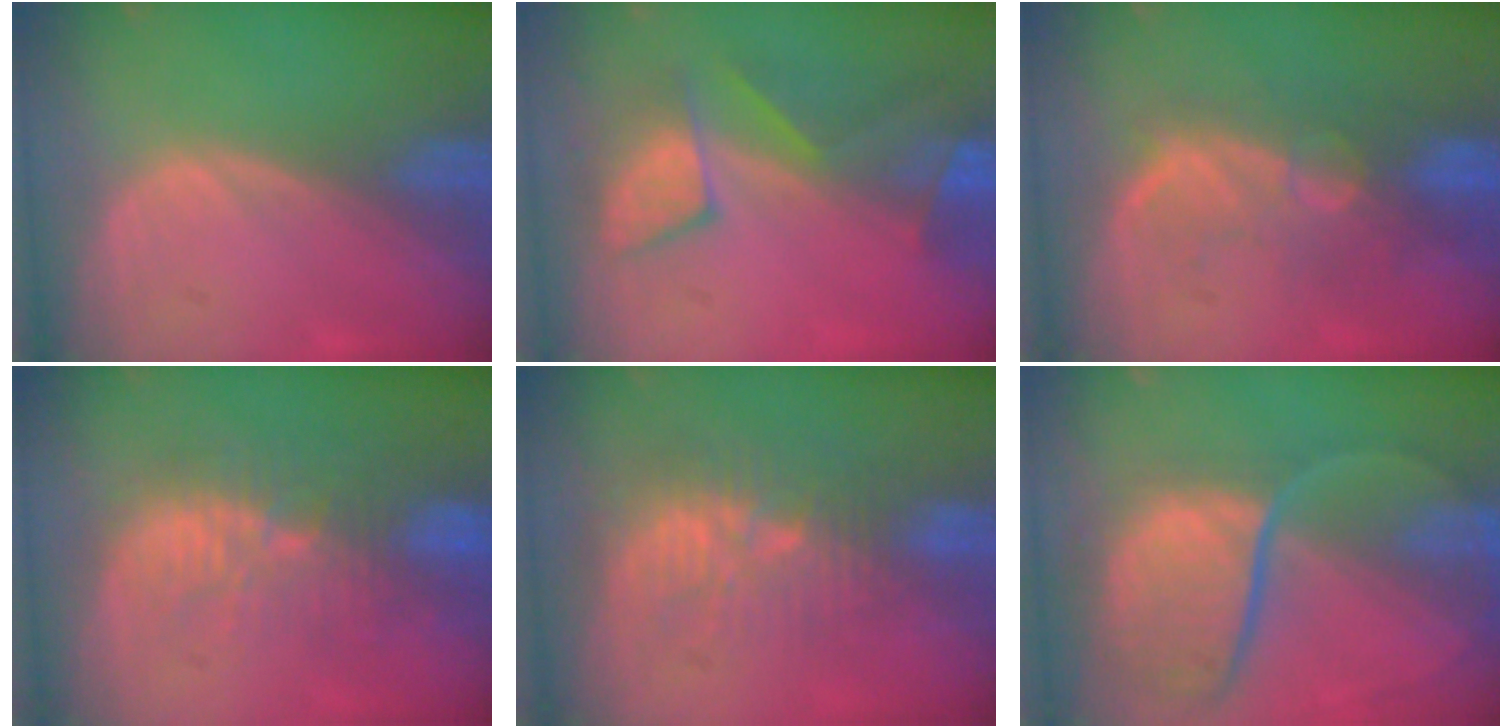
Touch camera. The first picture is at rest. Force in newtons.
{"total": 8.0, "press": 7.8, "slide": 1.8}
{"total": 9.6, "press": 8.5, "slide": 4.4}
{"total": 10.1, "press": 9.2, "slide": 4.2}
{"total": 9.8, "press": 8.6, "slide": 4.7}
{"total": 11.9, "press": 9.9, "slide": 6.7}